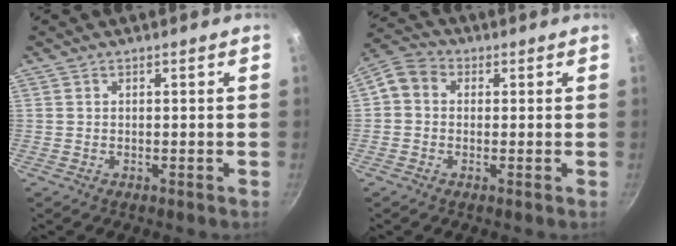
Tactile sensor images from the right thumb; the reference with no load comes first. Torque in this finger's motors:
{"motor_torque": [0.23, 0.71, 0.21, 0.11, 0.02]}